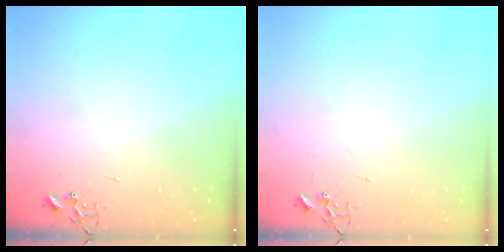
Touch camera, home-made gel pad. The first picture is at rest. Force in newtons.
{"total": 0.0}